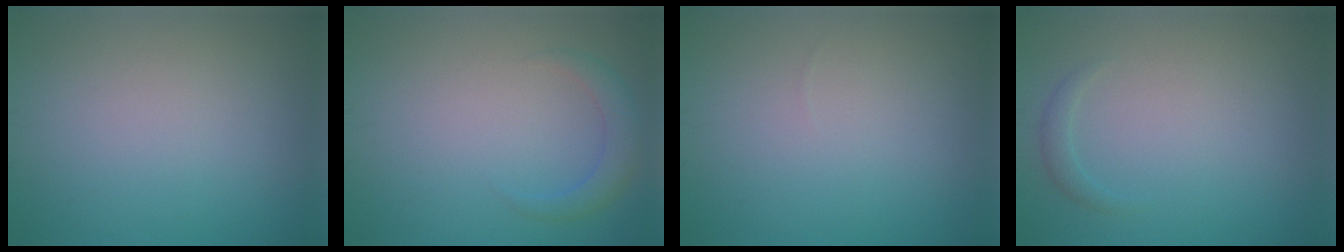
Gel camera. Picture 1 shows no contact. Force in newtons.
{"total": 2.1, "press": 2.1, "slide": 0.2}
{"total": 0.0}
{"total": 0.9, "press": 0.9, "slide": 0.0}